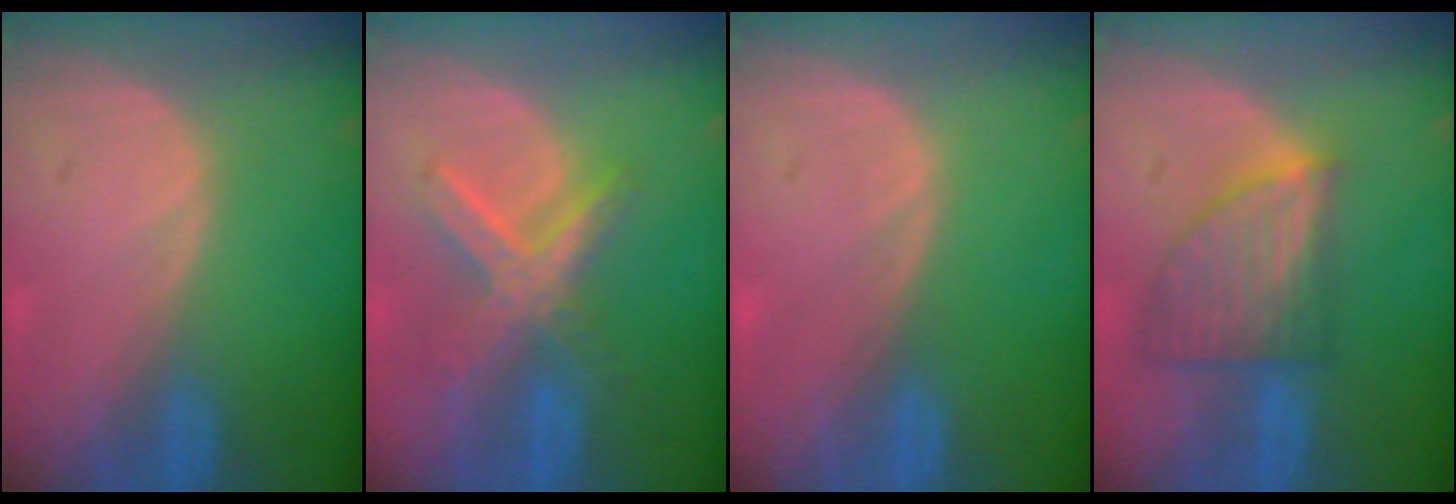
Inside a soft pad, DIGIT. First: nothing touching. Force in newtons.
{"total": 7.2, "press": 6.3, "slide": 3.5}
{"total": 0.0}
{"total": 7.5, "press": 6.8, "slide": 3.1}